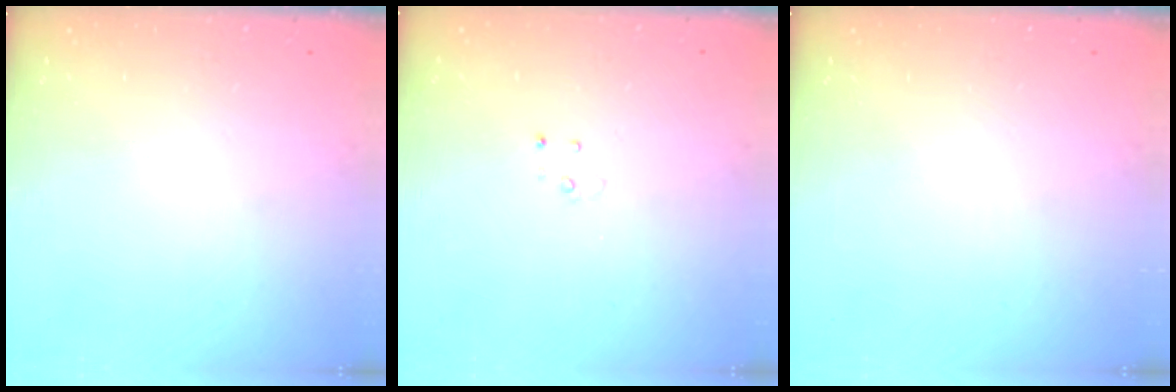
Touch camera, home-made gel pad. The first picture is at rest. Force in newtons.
{"total": 2.3, "press": 2.3, "slide": 0.2}
{"total": 0.0}